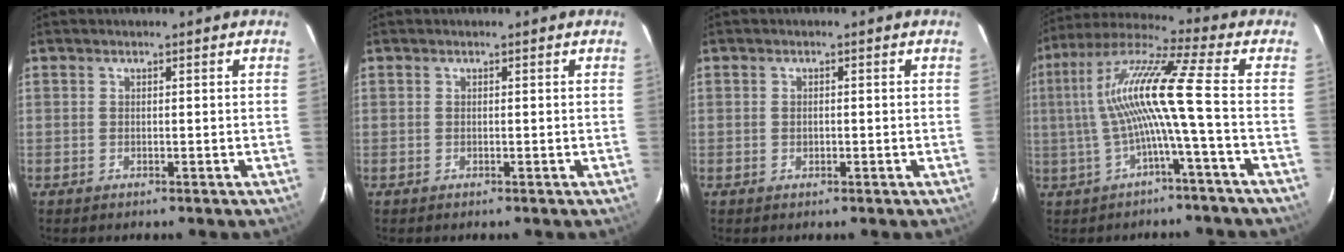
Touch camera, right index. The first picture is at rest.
{"total": 0.0}
{"total": 0.9, "force": [-0.1, 0.6, 0.6], "torque": [-0.011, 0.002, -0.002]}
{"total": 13.0, "force": [-1.4, -1.6, 12.9], "torque": [-0.245, 0.013, -0.022]}